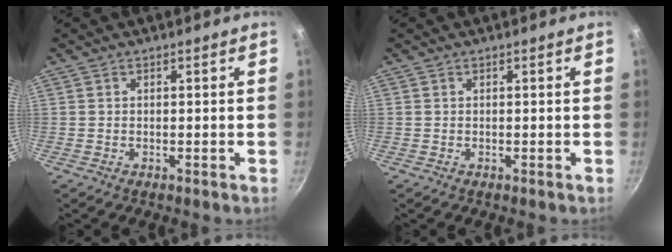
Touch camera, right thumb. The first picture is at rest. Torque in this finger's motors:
{"motor_torque": [0.01, 0.01, -0.01, -0.01, 0.00]}